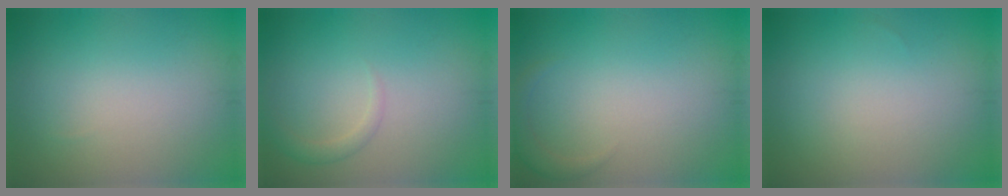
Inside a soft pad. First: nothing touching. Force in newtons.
{"total": 1.2, "press": 1.2, "slide": 0.1}
{"total": 1.4, "press": 1.4, "slide": 0.1}
{"total": 0.0}